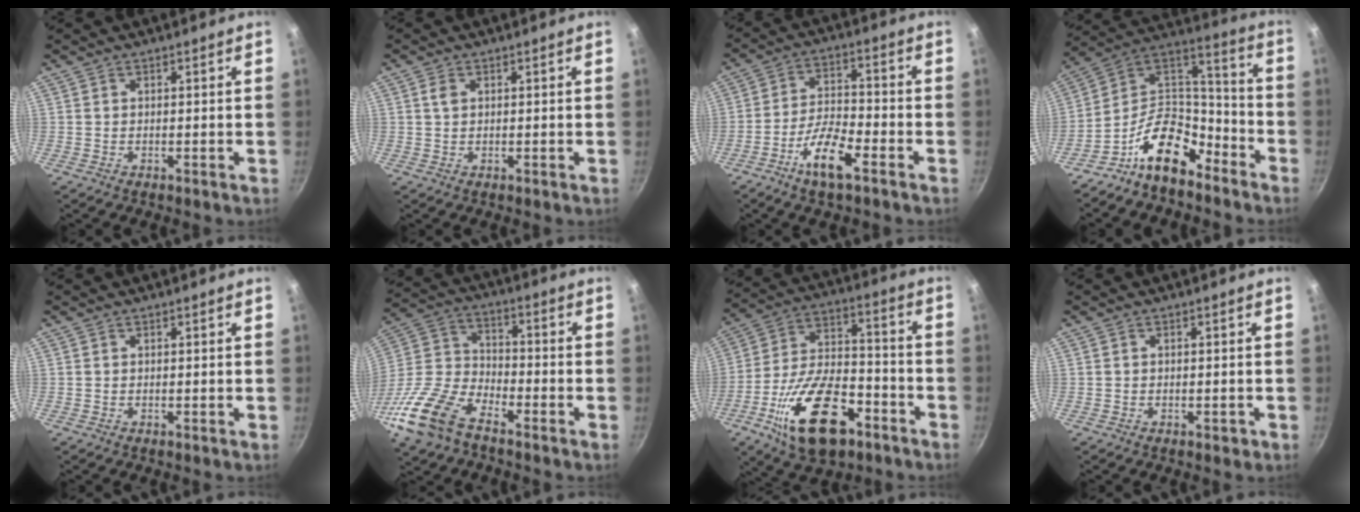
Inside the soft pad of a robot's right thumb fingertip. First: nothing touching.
{"total": 1.8, "force": [0.6, 1.2, 1.2], "torque": [-0.021, -0.002, 0.011]}
{"total": 9.5, "force": [-5.3, 2.8, 7.3], "torque": [-0.137, 0.034, -0.099]}
{"total": 15.4, "force": [-9.8, 8.1, 8.8], "torque": [-0.122, 0.105, -0.190]}
{"total": 0.0}
{"total": 14.0, "force": [-7.9, 3.3, 11.0], "torque": [-0.228, 0.032, -0.170]}
{"total": 21.2, "force": [-9.9, 10.9, 15.2], "torque": [-0.250, 0.052, -0.166]}
{"total": 1.0, "force": [-0.5, 0.5, 0.8], "torque": [-0.012, 0.001, -0.002]}